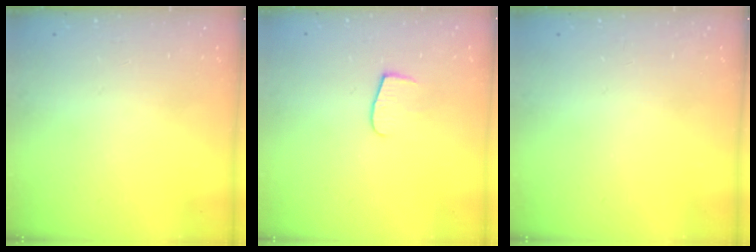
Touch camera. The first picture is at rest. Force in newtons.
{"total": 4.9, "press": 4.9, "slide": 0.5}
{"total": 0.0}